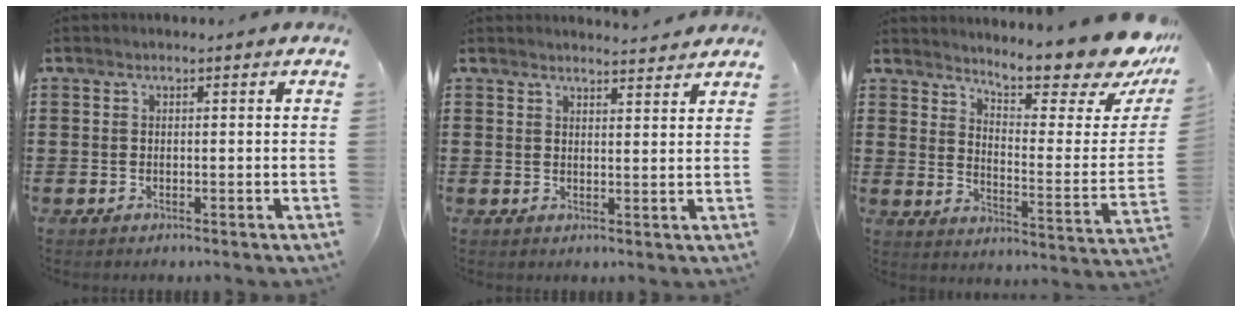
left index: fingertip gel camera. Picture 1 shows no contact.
{"total": 2.6, "force": [2.6, -0.1, 0.2], "torque": [-0.010, -0.007, 0.050]}
{"total": 11.7, "force": [10.1, 1.5, 5.7], "torque": [-0.096, -0.077, 0.169]}